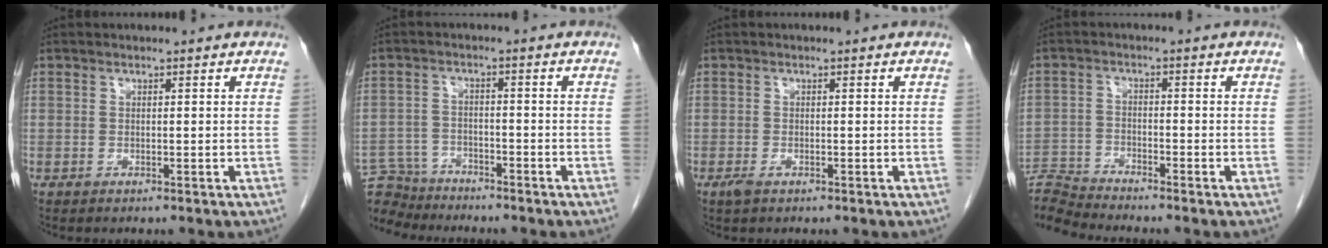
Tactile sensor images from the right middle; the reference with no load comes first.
{"total": 7.3, "force": [-7.0, 2.1, 0.0], "torque": [-0.002, 0.001, -0.128]}
{"total": 1.3, "force": [-0.7, 0.5, 0.9], "torque": [-0.020, -0.002, -0.010]}
{"total": 6.4, "force": [-6.2, -1.2, -0.6], "torque": [0.006, -0.001, -0.119]}